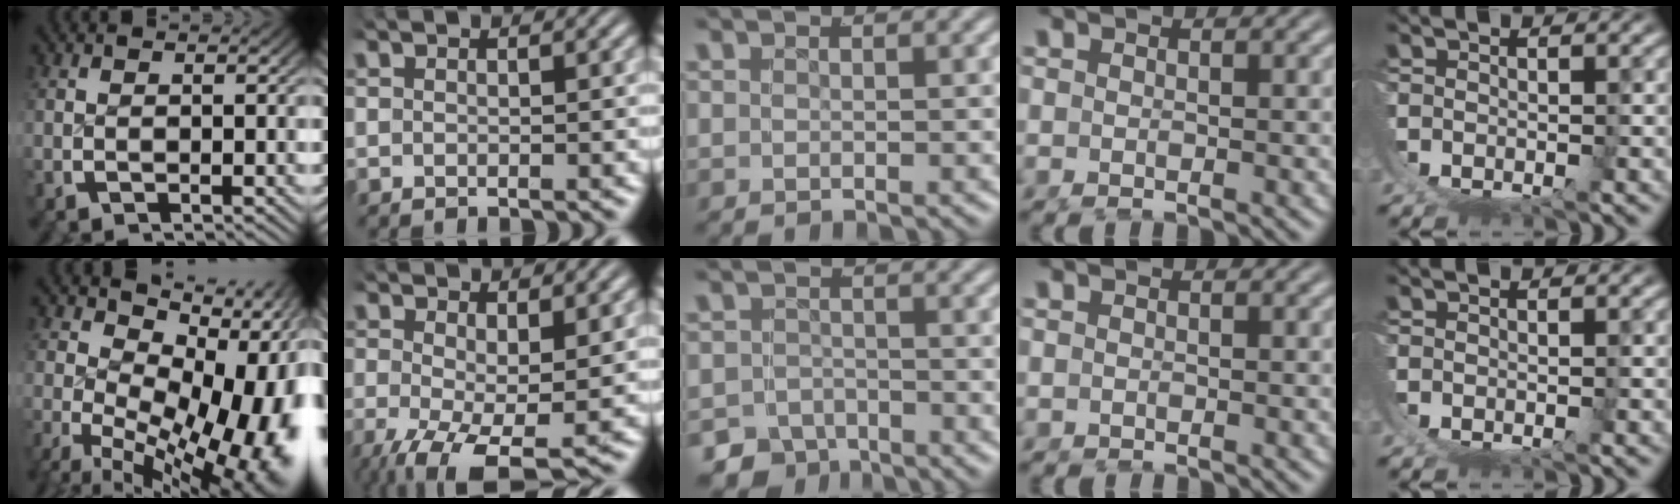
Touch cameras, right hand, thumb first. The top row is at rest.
{"thumb": {"total": 18.0, "force": [-2.7, 11.7, 13.4], "torque": [-0.201, -0.052, -0.019]}, "index": {"total": 5.9, "force": [-2.8, 2.8, 4.4], "torque": [-0.095, -0.058, -0.020]}, "middle": {"total": 6.6, "force": [-5.0, 4.1, 1.2], "torque": [0.006, -0.015, -0.085]}, "ring": {"total": 1.1, "force": [-0.5, 0.9, 0.0], "torque": [-0.012, -0.009, -0.010]}}